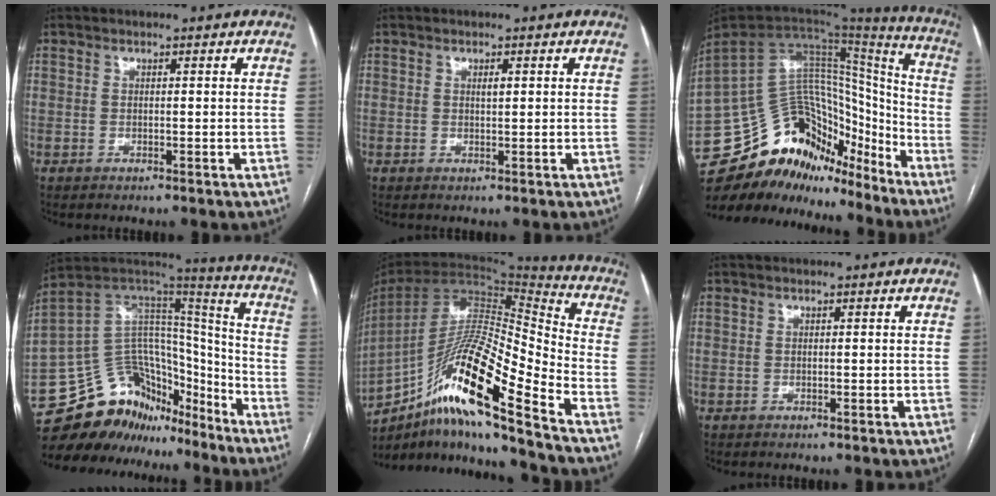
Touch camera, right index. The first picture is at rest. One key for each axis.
{"total": 0.9, "fx": 0.4, "fy": 0.3, "fz": 0.8, "tx": -0.014, "ty": 0.000, "tz": 0.005}
{"total": 23.8, "fx": -18.6, "fy": 11.2, "fz": 9.7, "tx": -0.200, "ty": 0.040, "tz": -0.298}
{"total": 20.5, "fx": -16.8, "fy": 10.0, "fz": 6.4, "tx": -0.127, "ty": 0.077, "tz": -0.273}
{"total": 20.4, "fx": -13.1, "fy": 0.8, "fz": 15.7, "tx": -0.302, "ty": -0.006, "tz": -0.240}
{"total": 0.0}